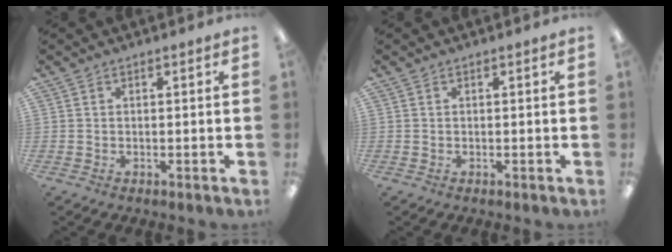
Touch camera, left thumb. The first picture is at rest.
{"total": 0.0}